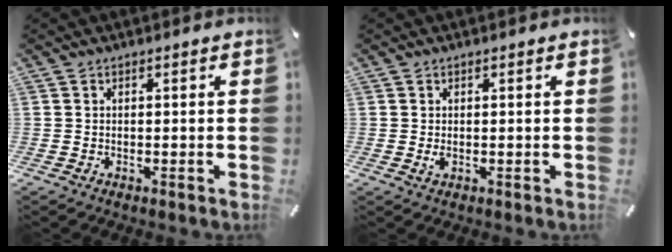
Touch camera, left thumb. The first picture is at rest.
{"total": 1.4, "force": [0.1, 0.6, 1.2], "torque": [-0.031, -0.003, -0.001]}